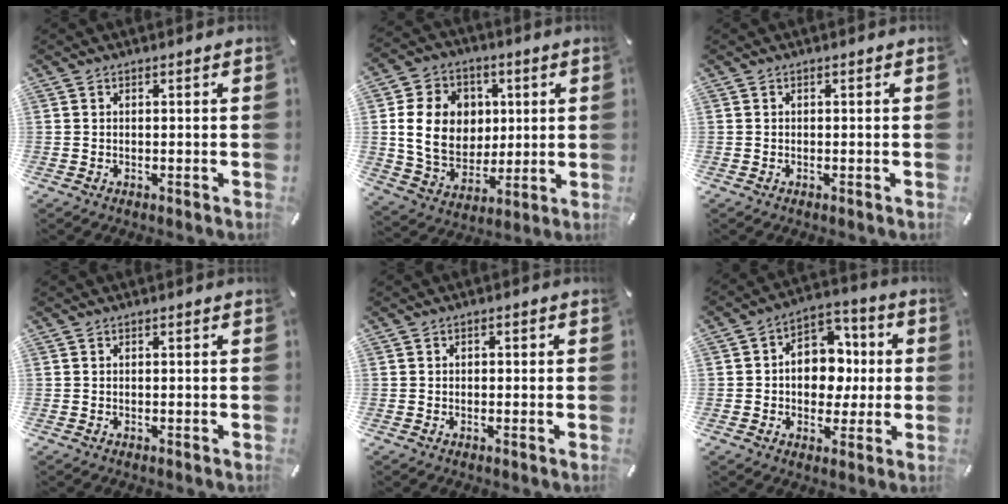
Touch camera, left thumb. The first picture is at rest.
{"total": 14.7, "force": [1.9, 12.6, 7.3], "torque": [-0.149, 0.008, 0.040]}
{"total": 0.0}
{"total": 0.0}
{"total": 0.9, "force": [-0.3, 0.7, 0.4], "torque": [-0.007, 0.004, -0.007]}
{"total": 10.6, "force": [-0.7, 8.8, 5.8], "torque": [-0.083, 0.007, -0.012]}